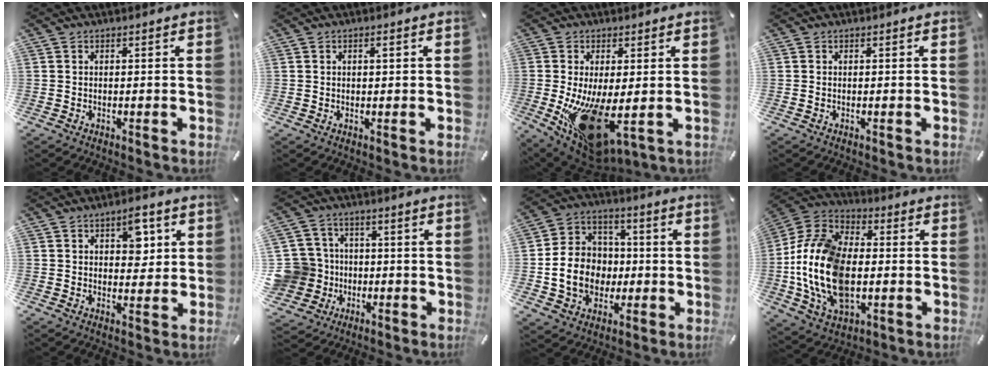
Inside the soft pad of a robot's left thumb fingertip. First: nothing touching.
{"total": 1.1, "force": [0.4, 0.5, 0.9], "torque": [-0.019, 0.003, 0.006]}
{"total": 18.0, "force": [-2.5, 7.9, 16.0], "torque": [-0.264, -0.026, -0.018]}
{"total": 0.0}
{"total": 7.1, "force": [2.9, 4.2, 4.9], "torque": [-0.046, -0.012, 0.042]}
{"total": 12.2, "force": [-1.4, 11.6, 3.3], "torque": [-0.104, 0.019, -0.019]}
{"total": 13.5, "force": [-2.3, 11.8, 6.1], "torque": [-0.134, 0.020, -0.035]}
{"total": 20.0, "force": [-3.1, 13.4, 14.4], "torque": [-0.336, 0.005, -0.056]}